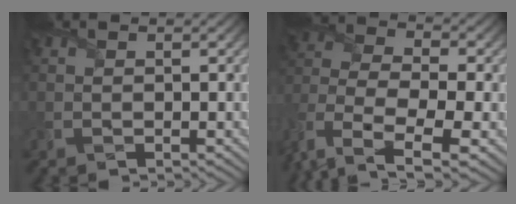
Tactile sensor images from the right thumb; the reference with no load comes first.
{"total": 10.1, "force": [-4.9, 5.8, 6.7], "torque": [-0.191, -0.014, -0.089]}